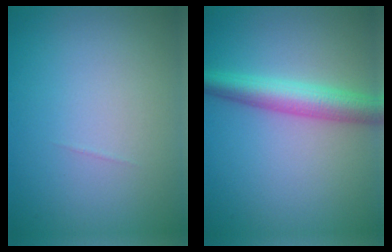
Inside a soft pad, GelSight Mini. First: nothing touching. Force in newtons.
{"total": 4.5, "press": 4.5, "slide": 0.1}